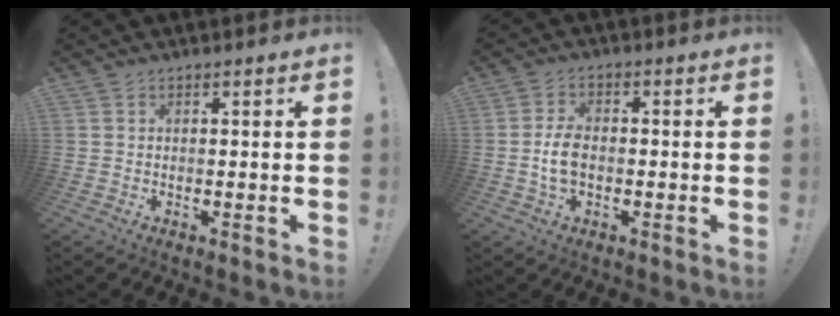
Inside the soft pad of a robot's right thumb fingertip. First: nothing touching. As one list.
[{"total": 6.4, "force": [-1.2, 3.8, 5.0], "torque": [-0.105, 0.003, -0.022]}]